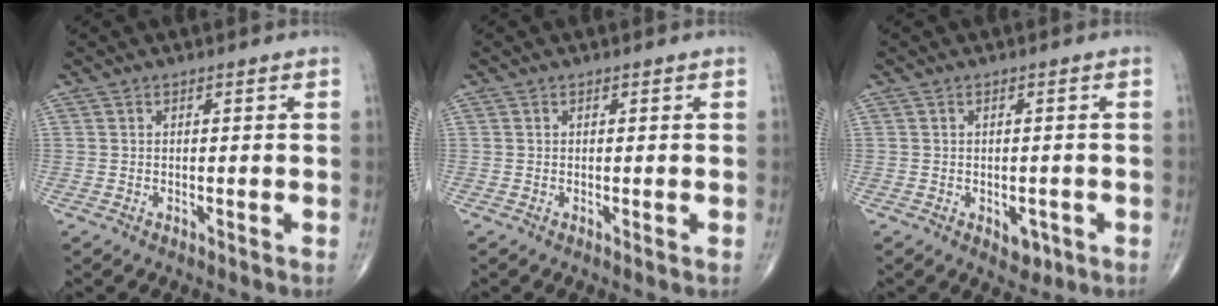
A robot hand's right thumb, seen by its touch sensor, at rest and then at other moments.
{"total": 0.0}
{"total": 3.0, "force": [-1.1, 2.0, 1.9], "torque": [-0.010, 0.001, -0.009]}